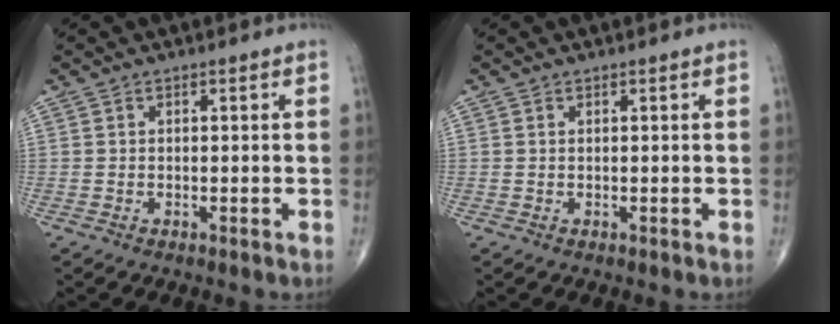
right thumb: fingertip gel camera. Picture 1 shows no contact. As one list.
[{"total": 0.0}]